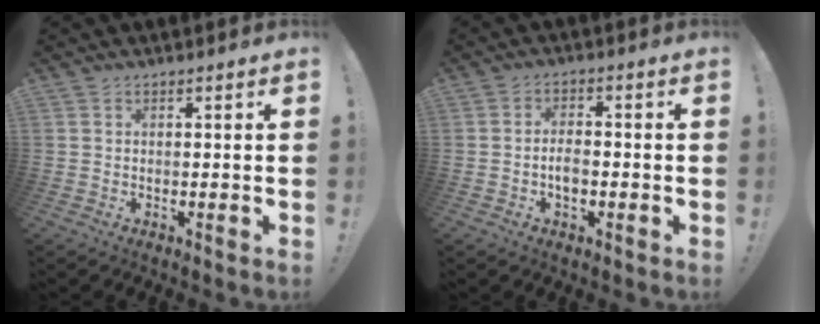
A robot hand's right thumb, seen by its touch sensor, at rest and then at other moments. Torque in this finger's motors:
{"motor_torque": [0.23, -0.11, 0.16, 0.00, -0.03]}